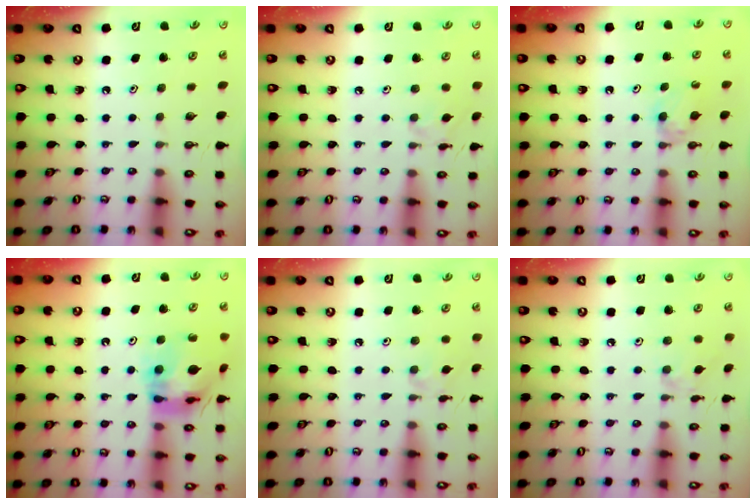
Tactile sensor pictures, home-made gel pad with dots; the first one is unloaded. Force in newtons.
{"total": 1.8, "press": 1.8, "slide": 0.4}
{"total": 5.6, "press": 5.6, "slide": 0.8}
{"total": 14.2, "press": 14.1, "slide": 1.5}
{"total": 1.8, "press": 1.7, "slide": 0.5}
{"total": 2.8, "press": 2.7, "slide": 0.6}